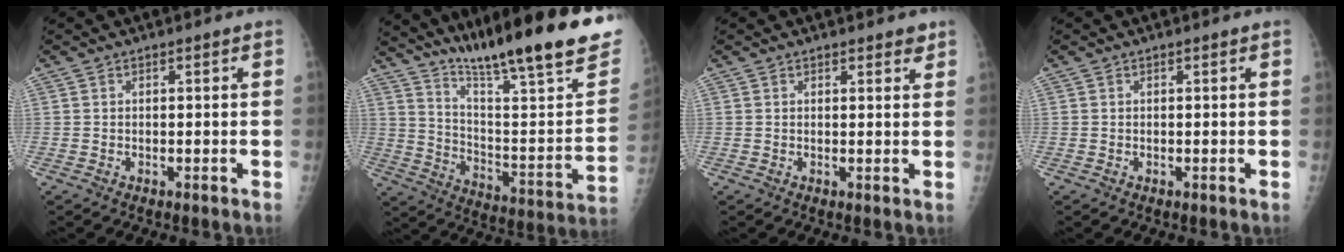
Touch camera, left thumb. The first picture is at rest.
{"total": 29.9, "force": [21.9, 4.2, 19.8], "torque": [-0.288, -0.102, 0.326]}
{"total": 1.8, "force": [1.5, 0.7, 0.8], "torque": [0.003, -0.008, 0.015]}
{"total": 0.0}